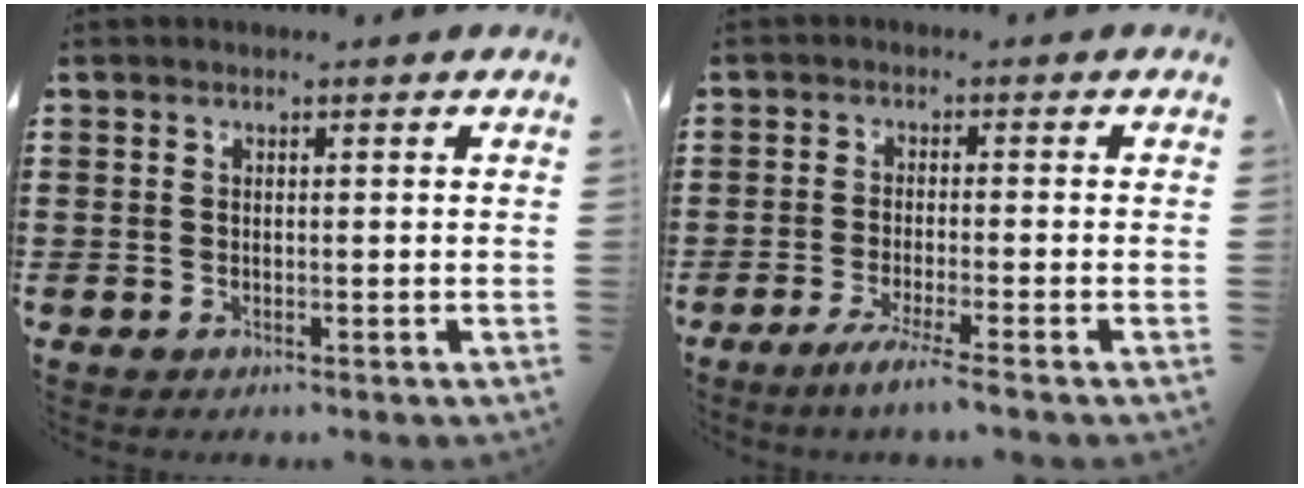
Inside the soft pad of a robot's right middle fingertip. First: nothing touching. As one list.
[{"total": 3.5, "force": [-2.6, -0.5, 2.4], "torque": [-0.046, -0.012, -0.045]}]